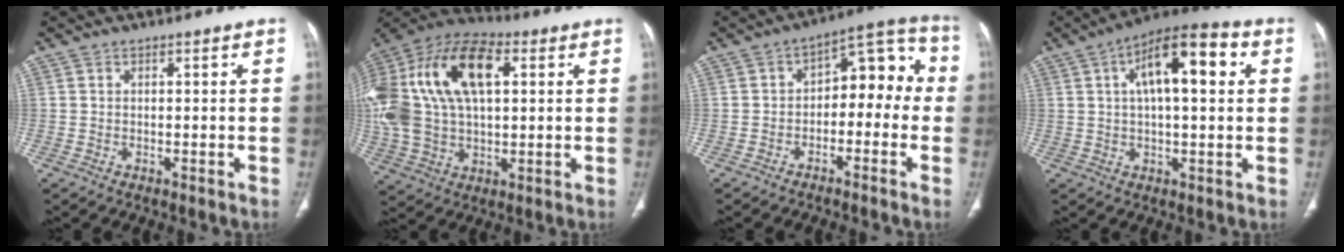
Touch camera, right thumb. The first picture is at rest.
{"total": 27.8, "force": [6.4, 15.8, 22.0], "torque": [-0.477, 0.034, 0.114]}
{"total": 11.2, "force": [-1.7, 7.1, 8.5], "torque": [-0.064, 0.058, -0.035]}
{"total": 14.5, "force": [4.0, 5.6, 12.8], "torque": [-0.187, 0.021, 0.054]}